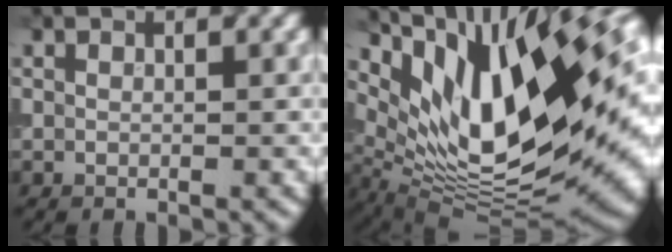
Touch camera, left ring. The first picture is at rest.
{"total": 17.5, "force": [7.0, 6.8, 14.5], "torque": [-0.245, 0.016, 0.123]}